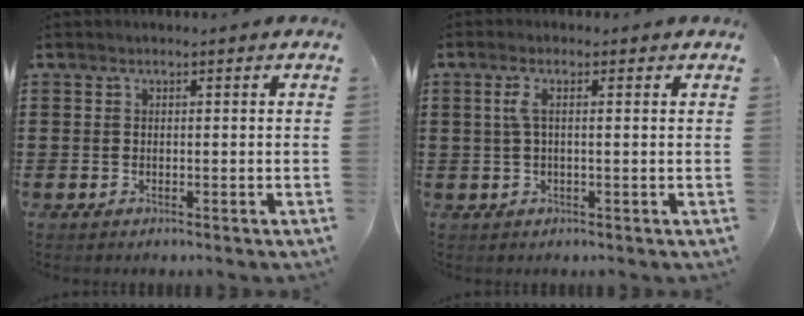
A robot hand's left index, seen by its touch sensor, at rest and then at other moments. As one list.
[{"total": 2.7, "force": [0.6, 0.4, 2.6], "torque": [-0.052, 0.002, 0.008]}]